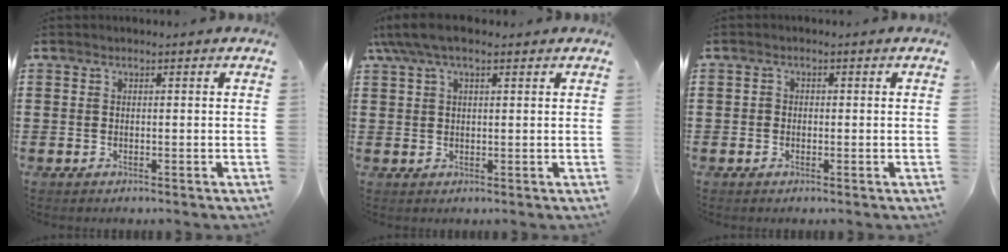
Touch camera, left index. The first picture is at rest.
{"total": 4.3, "force": [2.5, 1.7, 3.2], "torque": [-0.067, 0.009, 0.045]}
{"total": 1.0, "force": [-0.4, 0.8, 0.5], "torque": [-0.012, 0.002, -0.008]}